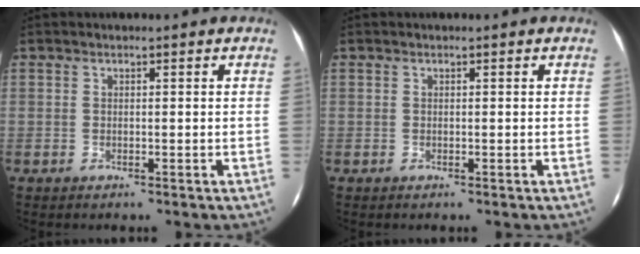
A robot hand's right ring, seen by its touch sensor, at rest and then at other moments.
{"total": 0.0}